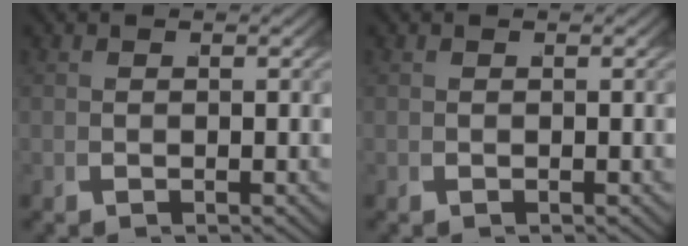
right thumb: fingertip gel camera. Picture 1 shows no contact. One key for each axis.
{"total": 0.0}